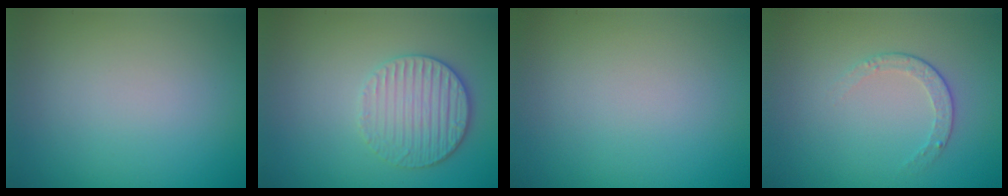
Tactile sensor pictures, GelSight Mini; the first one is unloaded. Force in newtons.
{"total": 3.4, "press": 3.2, "slide": 1.1}
{"total": 0.0}
{"total": 1.6, "press": 1.2, "slide": 1.1}